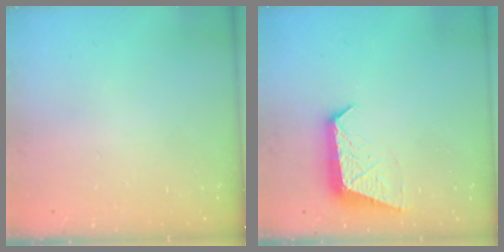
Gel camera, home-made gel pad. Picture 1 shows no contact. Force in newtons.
{"total": 8.8, "press": 8.8, "slide": 0.7}